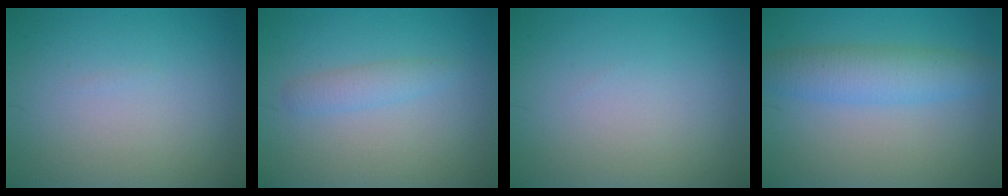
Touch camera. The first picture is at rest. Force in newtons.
{"total": 1.6, "press": 1.6, "slide": 0.2}
{"total": 0.0}
{"total": 4.1, "press": 4.1, "slide": 0.2}